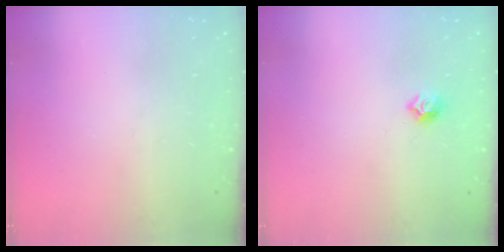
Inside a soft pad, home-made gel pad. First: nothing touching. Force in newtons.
{"total": 6.3, "press": 6.3, "slide": 0.8}